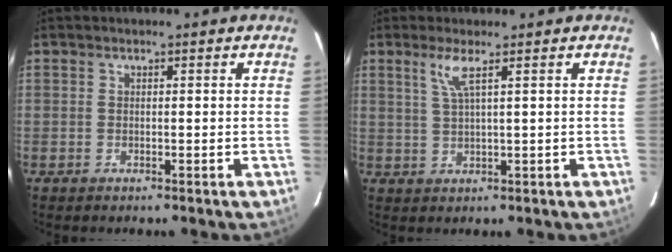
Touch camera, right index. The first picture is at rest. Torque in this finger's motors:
{"motor_torque": [0.25, 0.07, 0.09, 0.05]}